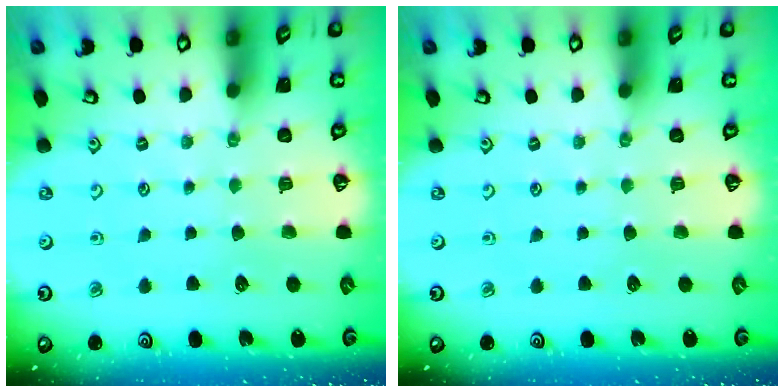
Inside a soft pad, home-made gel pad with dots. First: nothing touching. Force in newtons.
{"total": 0.0}